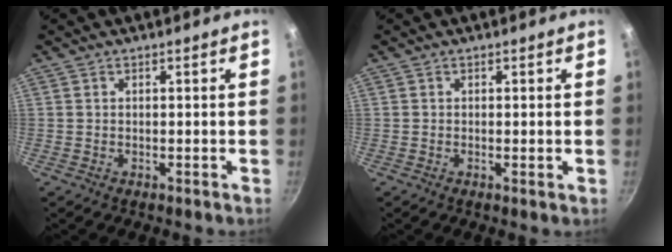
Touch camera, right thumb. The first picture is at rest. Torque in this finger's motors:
{"motor_torque": [-0.54, -0.29, -0.25, 0.19, 0.04]}